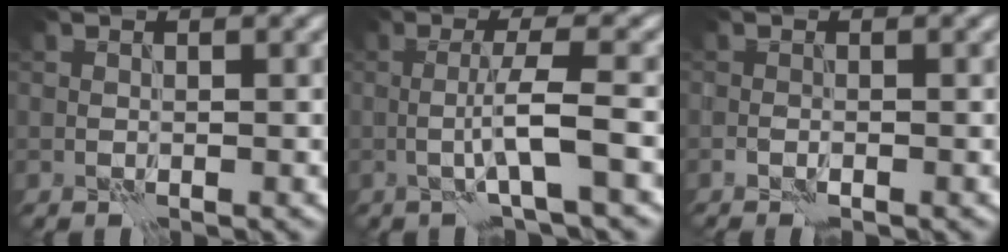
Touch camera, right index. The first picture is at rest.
{"total": 4.0, "force": [-0.9, 0.3, 3.9], "torque": [-0.067, 0.007, -0.024]}
{"total": 1.1, "force": [-0.8, 0.3, 0.7], "torque": [-0.020, 0.000, -0.014]}